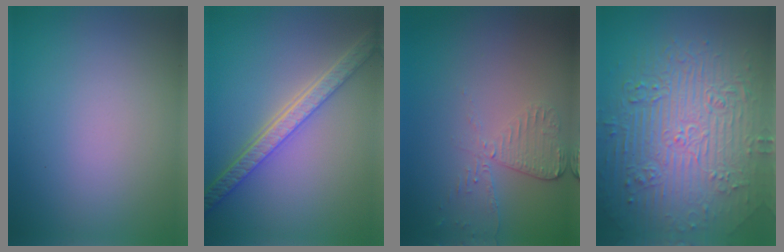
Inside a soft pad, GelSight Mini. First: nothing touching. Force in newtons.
{"total": 5.5, "press": 4.3, "slide": 3.4}
{"total": 2.7, "press": 2.4, "slide": 1.2}
{"total": 11.0, "press": 7.3, "slide": 8.2}